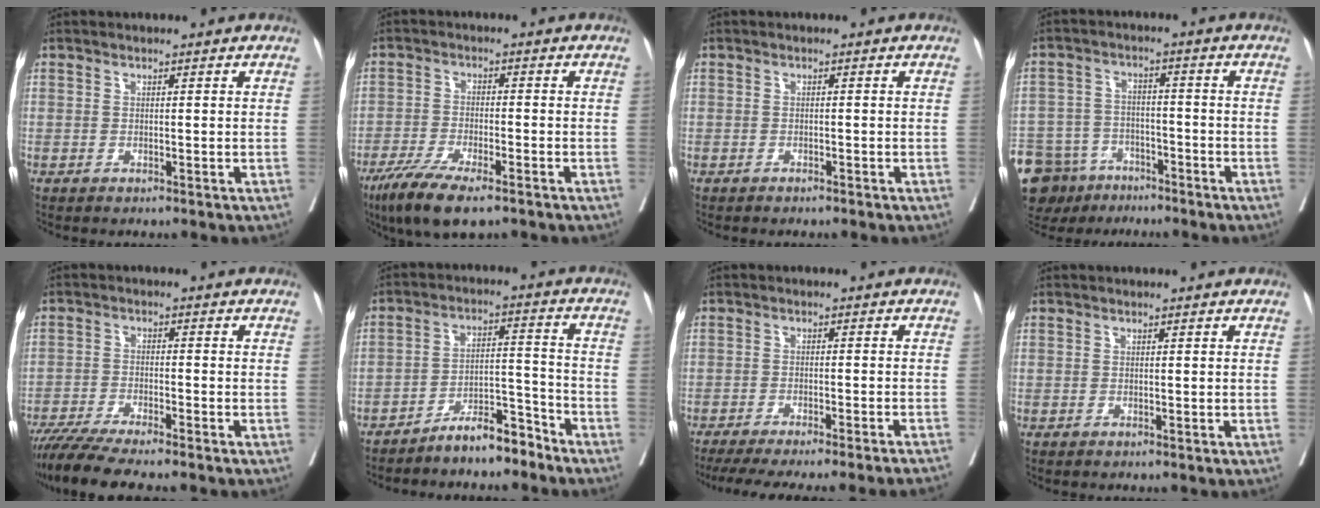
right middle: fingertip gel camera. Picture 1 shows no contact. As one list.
[{"total": 9.8, "force": [-6.8, 2.1, 6.7], "torque": [-0.114, -0.019, -0.111]}, {"total": 2.8, "force": [-2.7, 0.7, 0.2], "torque": [-0.001, -0.004, -0.038]}, {"total": 13.4, "force": [-9.7, 8.2, 4.2], "torque": [-0.095, 0.011, -0.153]}, {"total": 10.1, "force": [-8.6, 0.5, 5.1], "torque": [-0.076, -0.021, -0.140]}, {"total": 6.9, "force": [-6.0, 1.5, 2.9], "torque": [-0.045, 0.017, -0.107]}, {"total": 18.6, "force": [-16.7, -1.0, 8.1], "torque": [-0.095, -0.043, -0.223]}, {"total": 0.0}]